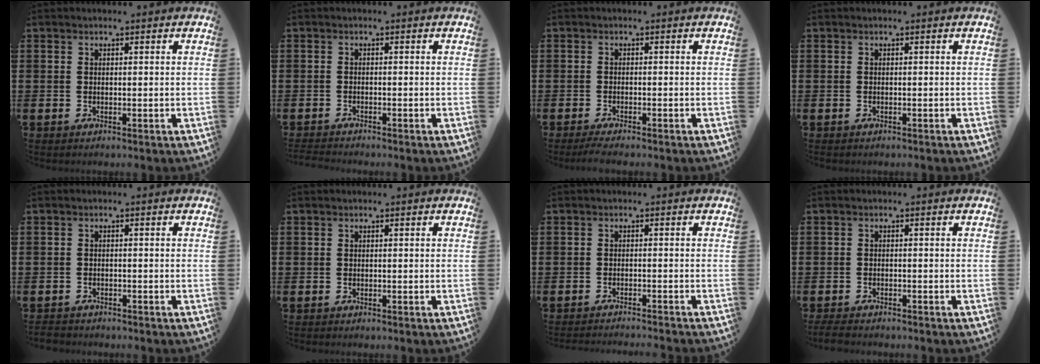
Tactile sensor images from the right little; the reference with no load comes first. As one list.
[{"total": 0.9, "force": [-0.9, 0.0, 0.1], "torque": [-0.003, 0.000, -0.019]}, {"total": 1.2, "force": [-1.0, 0.0, 0.8], "torque": [-0.013, -0.001, -0.019]}, {"total": 0.0}, {"total": 1.1, "force": [-1.1, 0.2, 0.0], "torque": [-0.004, 0.001, -0.024]}, {"total": 0.0}, {"total": 1.3, "force": [-1.2, -0.3, 0.0], "torque": [0.000, 0.003, -0.025]}, {"total": 1.4, "force": [-1.3, 0.3, 0.5], "torque": [-0.010, 0.003, -0.027]}]